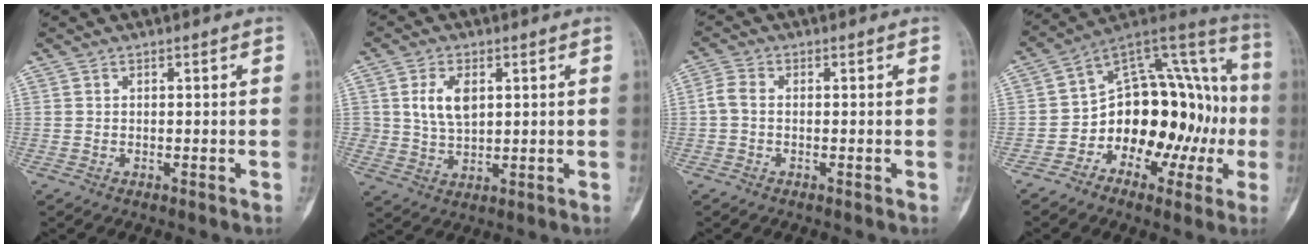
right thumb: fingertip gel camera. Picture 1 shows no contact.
{"total": 6.8, "force": [1.9, 4.4, 4.9], "torque": [-0.078, -0.008, 0.042]}
{"total": 2.7, "force": [-0.4, 1.7, 2.0], "torque": [-0.047, 0.005, -0.015]}
{"total": 21.1, "force": [-4.0, 14.1, 15.2], "torque": [-0.150, 0.086, -0.055]}